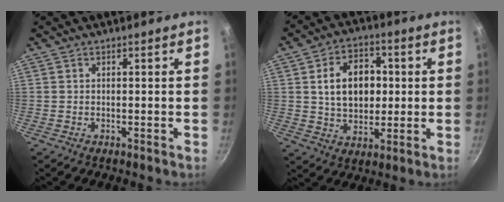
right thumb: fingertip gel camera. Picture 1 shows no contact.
{"total": 12.6, "force": [1.6, 9.0, 8.7], "torque": [-0.106, 0.005, 0.027]}